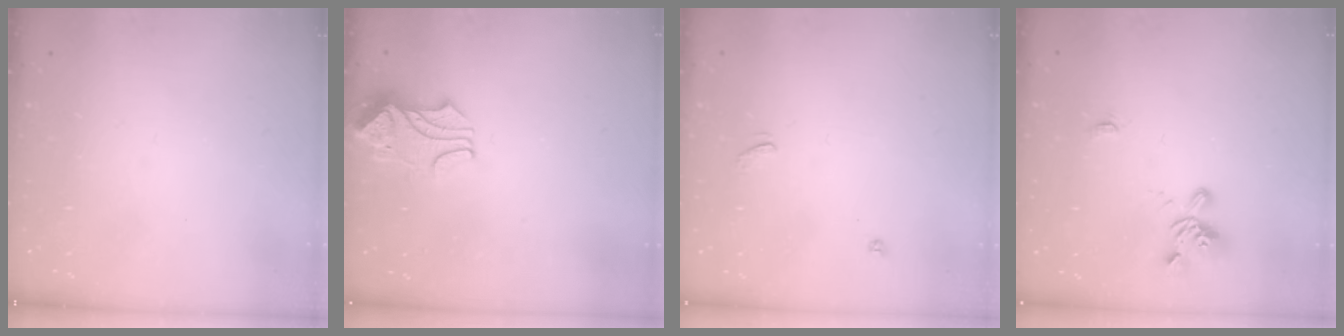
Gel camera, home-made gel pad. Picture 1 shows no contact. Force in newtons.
{"total": 2.3, "press": 2.2, "slide": 0.7}
{"total": 0.5, "press": 0.4, "slide": 0.3}
{"total": 1.1, "press": 0.4, "slide": 1.0}